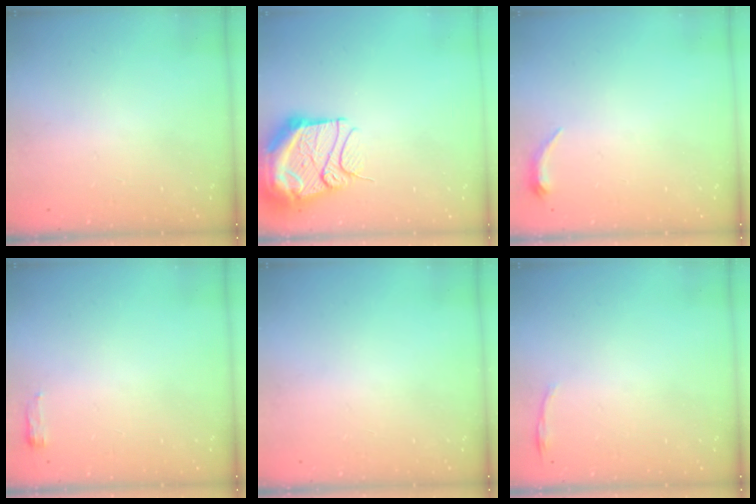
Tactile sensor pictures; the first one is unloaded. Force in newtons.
{"total": 17.9, "press": 16.5, "slide": 6.9}
{"total": 4.8, "press": 4.7, "slide": 0.9}
{"total": 3.3, "press": 3.2, "slide": 1.0}
{"total": 0.0}
{"total": 3.6, "press": 3.5, "slide": 0.7}